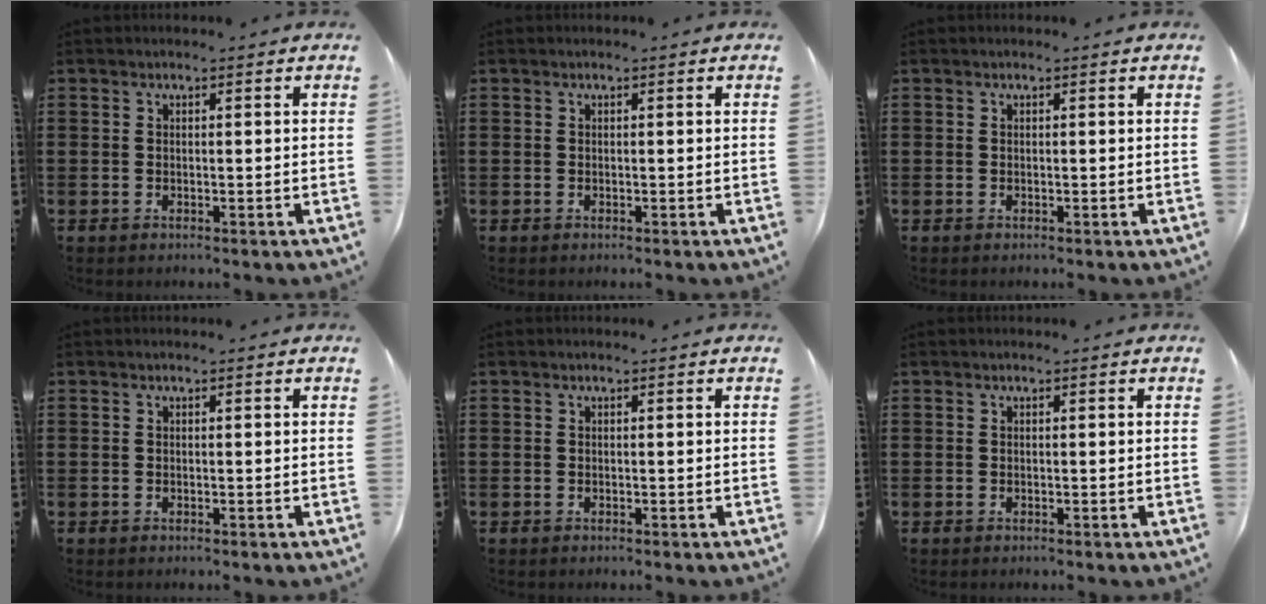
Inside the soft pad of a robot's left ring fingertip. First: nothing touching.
{"total": 0.0}
{"total": 0.0}
{"total": 0.0}
{"total": 0.0}
{"total": 0.0}